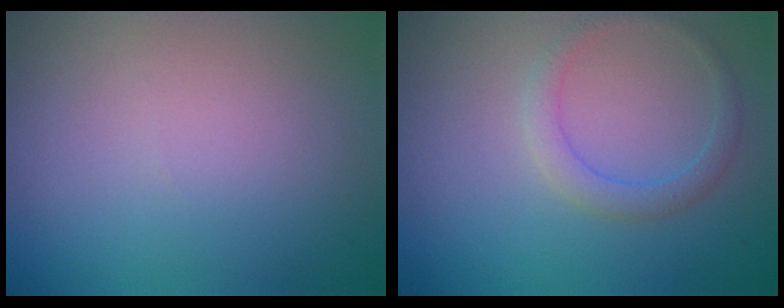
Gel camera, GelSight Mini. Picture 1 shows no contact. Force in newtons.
{"total": 1.9, "press": 1.9, "slide": 0.1}